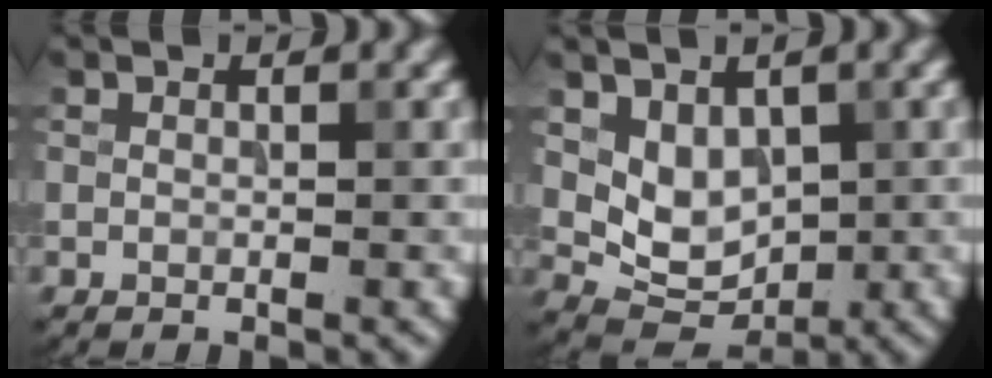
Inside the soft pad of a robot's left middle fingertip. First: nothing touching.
{"total": 4.2, "force": [1.2, 3.0, 2.6], "torque": [-0.049, -0.014, 0.029]}